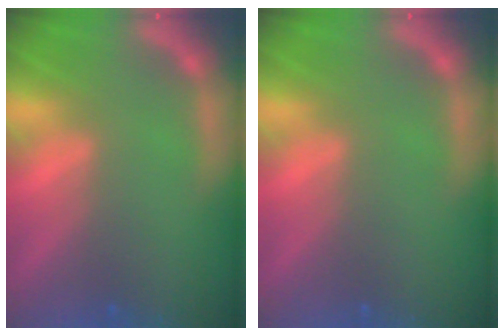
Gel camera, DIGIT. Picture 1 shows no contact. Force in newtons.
{"total": 0.0}